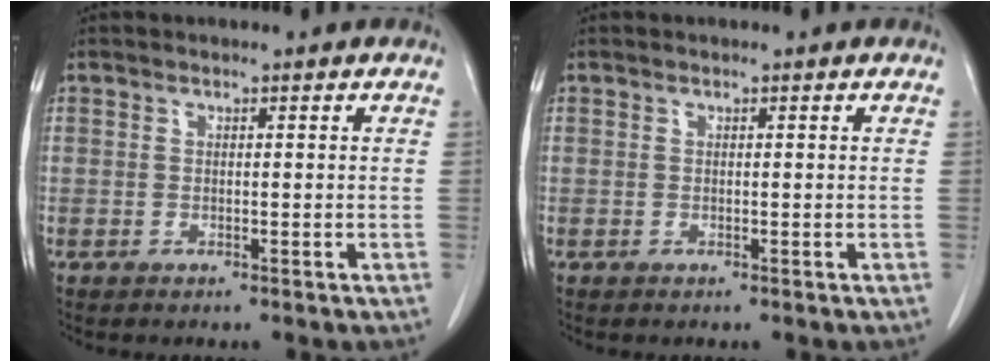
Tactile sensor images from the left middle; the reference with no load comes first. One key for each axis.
{"total": 0.0}